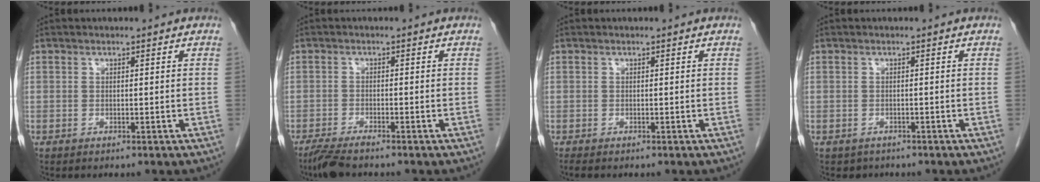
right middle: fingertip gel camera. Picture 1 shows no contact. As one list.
[{"total": 3.8, "force": [-3.2, 0.4, 2.1], "torque": [-0.044, -0.011, -0.059]}, {"total": 0.7, "force": [-0.6, 0.1, 0.3], "torque": [-0.009, -0.003, -0.011]}, {"total": 1.5, "force": [-1.2, 1.0, -0.1], "torque": [-0.009, 0.001, -0.017]}]